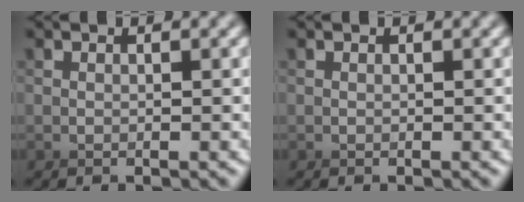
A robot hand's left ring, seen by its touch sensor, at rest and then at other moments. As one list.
[{"total": 0.0}]